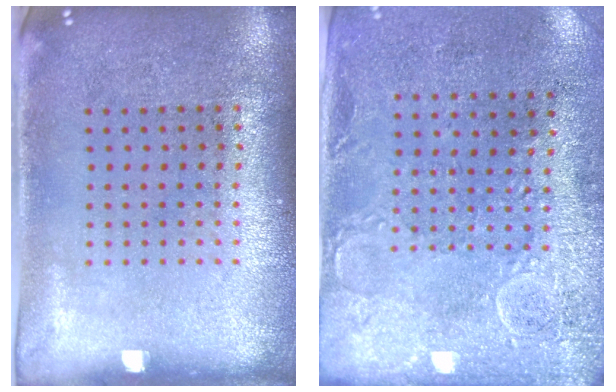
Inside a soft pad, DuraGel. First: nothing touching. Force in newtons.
{"total": 2.9, "press": 2.3, "slide": 1.8}